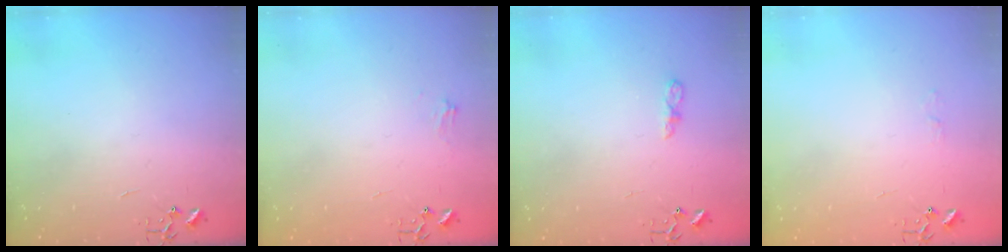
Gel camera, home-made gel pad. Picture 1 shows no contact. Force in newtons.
{"total": 6.1, "press": 6.1, "slide": 0.7}
{"total": 5.0, "press": 5.0, "slide": 0.5}
{"total": 3.3, "press": 3.2, "slide": 0.5}